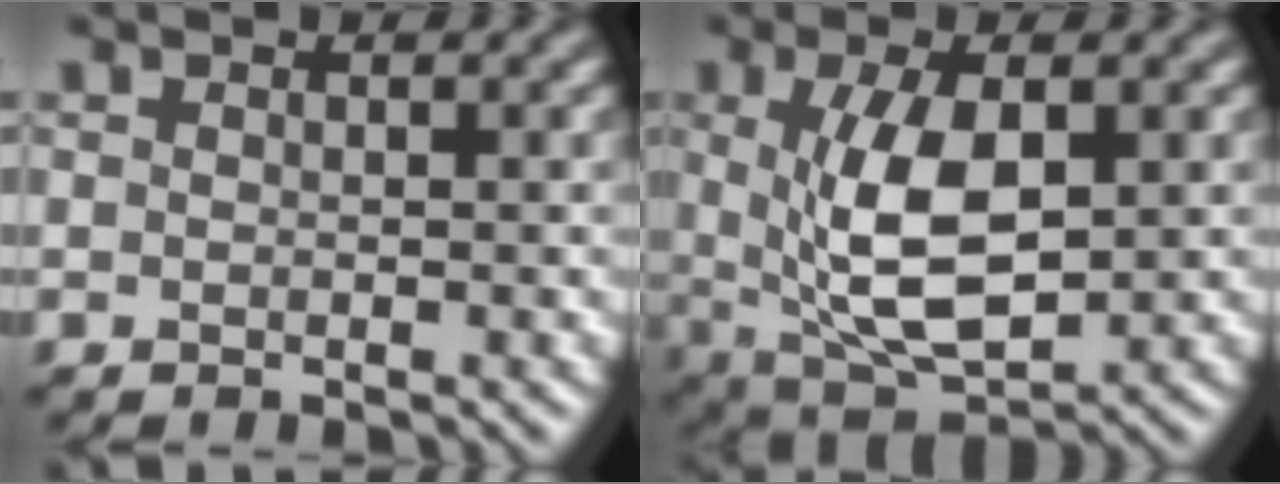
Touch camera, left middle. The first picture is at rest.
{"total": 8.0, "force": [0.6, 3.7, 7.1], "torque": [-0.147, -0.007, 0.015]}